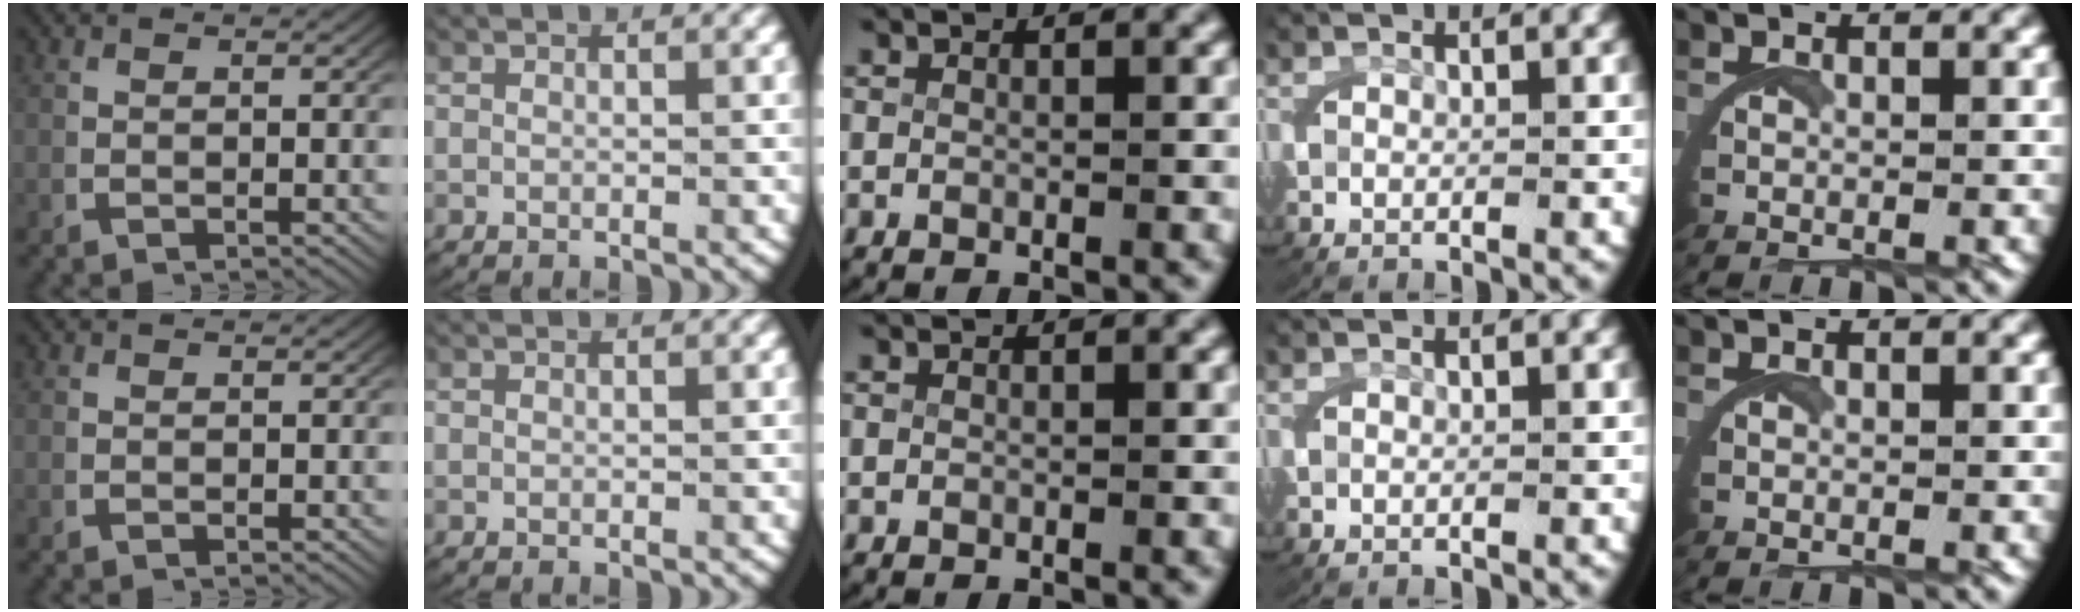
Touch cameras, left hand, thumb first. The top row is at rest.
{}